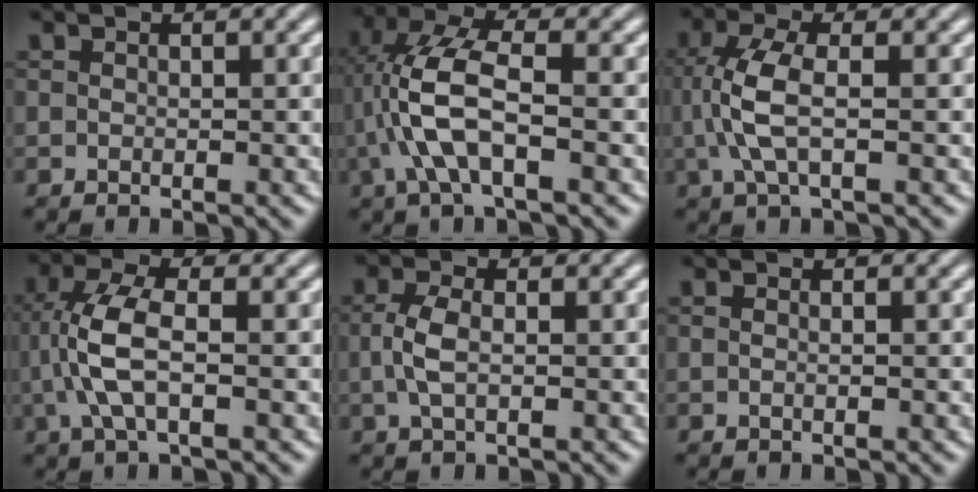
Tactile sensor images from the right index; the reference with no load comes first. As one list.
[{"total": 5.2, "force": [0.1, 1.5, 5.0], "torque": [-0.114, -0.007, 0.008]}, {"total": 3.8, "force": [-0.1, 0.6, 3.7], "torque": [-0.088, -0.007, 0.008]}, {"total": 4.2, "force": [-0.2, 0.8, 4.1], "torque": [-0.094, -0.008, 0.006]}, {"total": 1.9, "force": [-0.1, -0.1, 1.9], "torque": [-0.044, -0.005, 0.006]}, {"total": 0.5, "force": [-0.3, -0.2, 0.4], "torque": [-0.007, -0.001, -0.005]}]